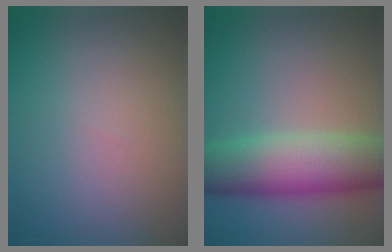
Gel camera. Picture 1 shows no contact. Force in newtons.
{"total": 9.0, "press": 9.0, "slide": 0.2}